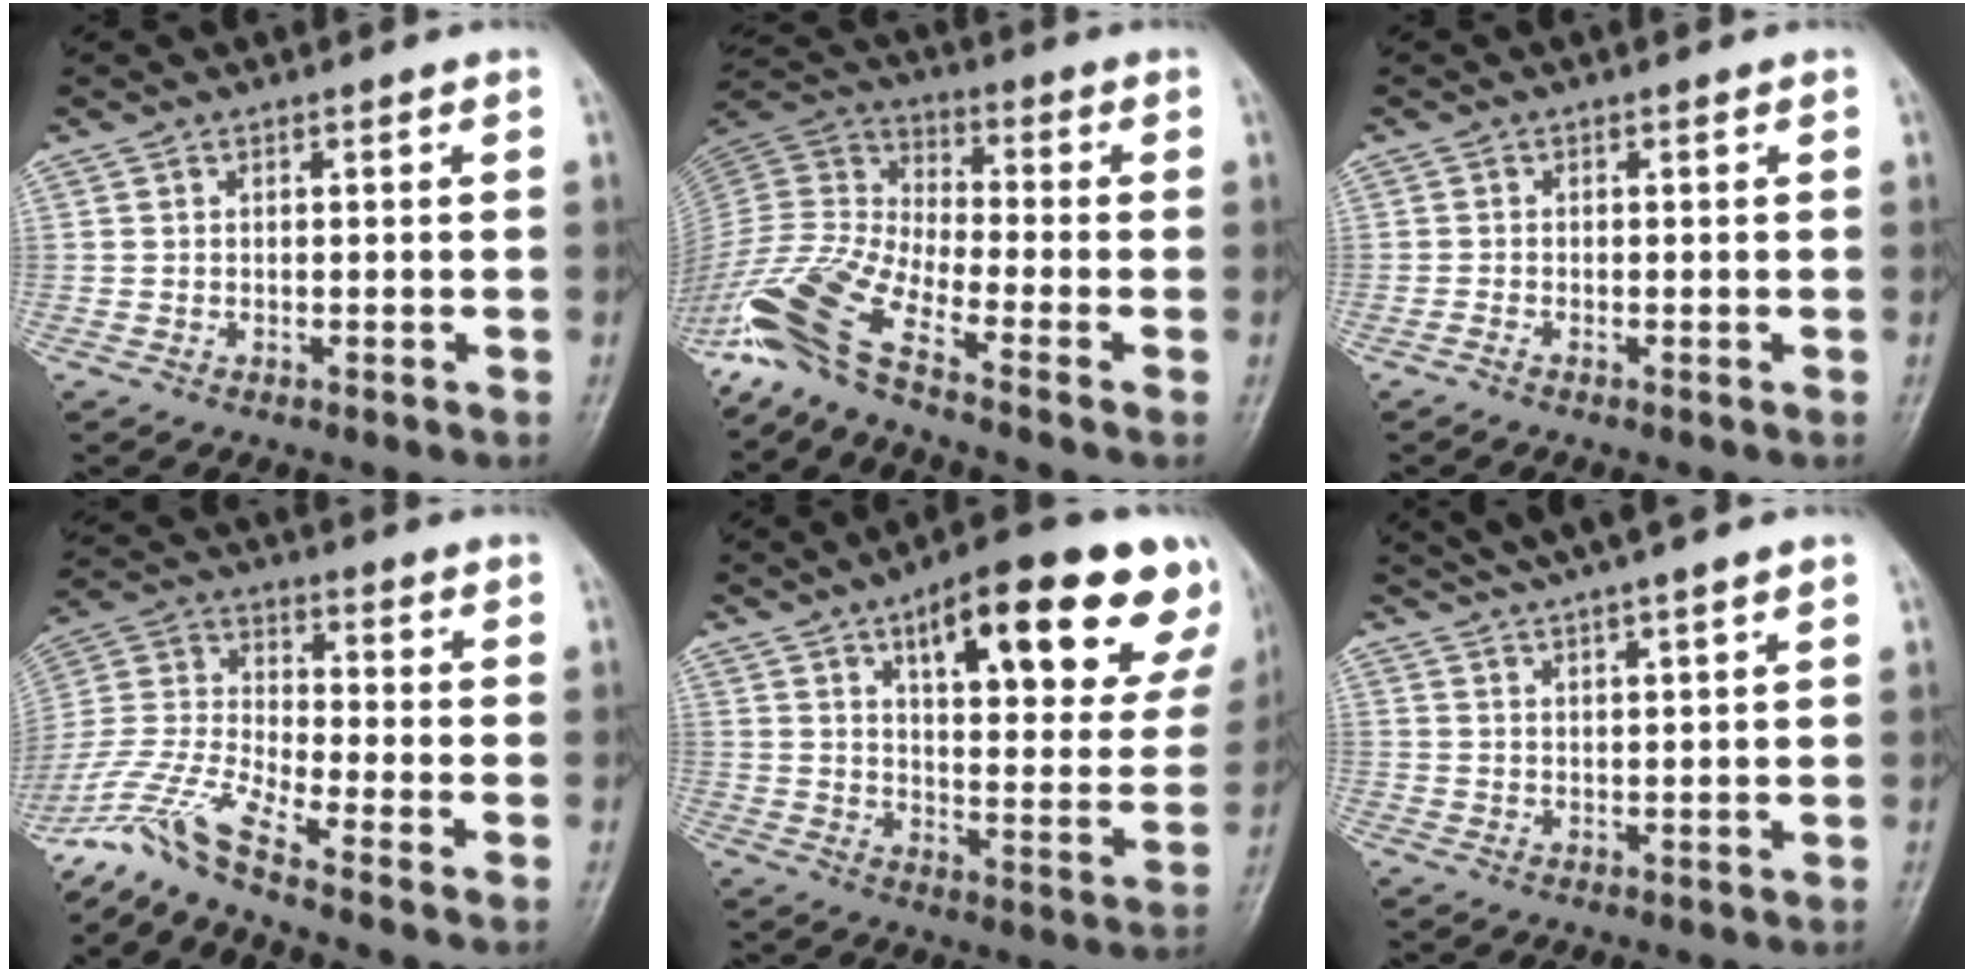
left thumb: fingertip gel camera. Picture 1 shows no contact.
{"total": 14.5, "force": [-10.0, 2.6, 10.2], "torque": [-0.231, 0.044, -0.205]}
{"total": 0.5, "force": [-0.4, 0.0, 0.3], "torque": [-0.008, 0.002, -0.011]}
{"total": 11.0, "force": [-8.8, 0.0, 6.6], "torque": [-0.169, 0.030, -0.185]}
{"total": 25.6, "force": [14.2, 8.9, 19.4], "torque": [-0.216, -0.030, 0.198]}
{"total": 10.0, "force": [8.1, 0.2, 5.9], "torque": [-0.091, 0.006, 0.123]}